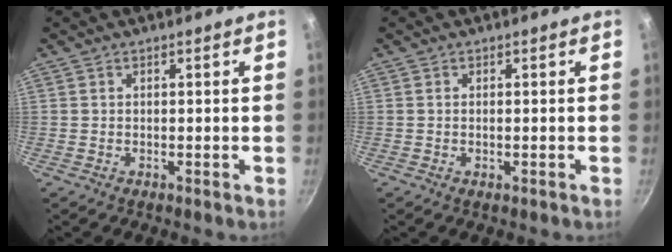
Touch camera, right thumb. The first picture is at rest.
{"total": 0.6, "force": [-0.2, 0.2, 0.5], "torque": [-0.010, 0.001, -0.003]}